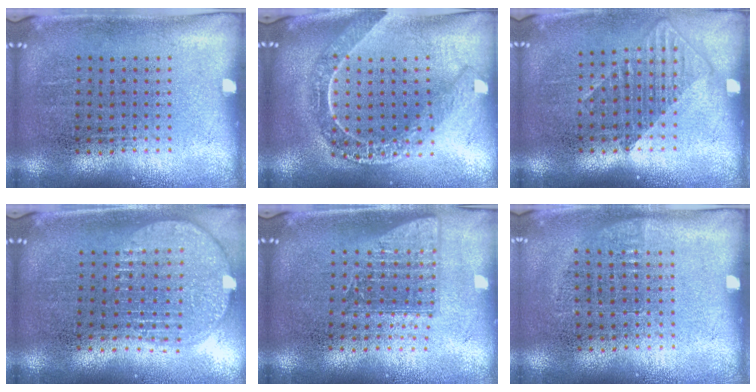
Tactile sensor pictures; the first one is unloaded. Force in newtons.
{"total": 2.2, "press": 1.8, "slide": 1.2}
{"total": 1.3, "press": 1.1, "slide": 0.7}
{"total": 1.9, "press": 1.6, "slide": 1.1}
{"total": 1.6, "press": 1.2, "slide": 1.0}
{"total": 0.7, "press": 0.6, "slide": 0.3}